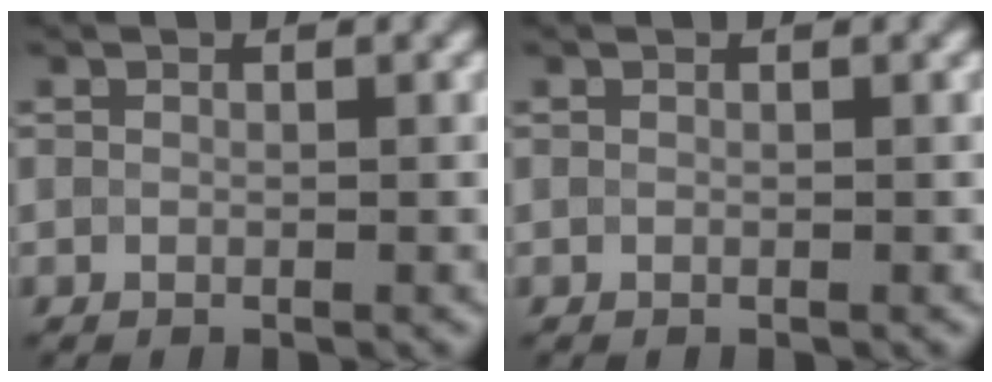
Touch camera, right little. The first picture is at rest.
{"total": 0.0}